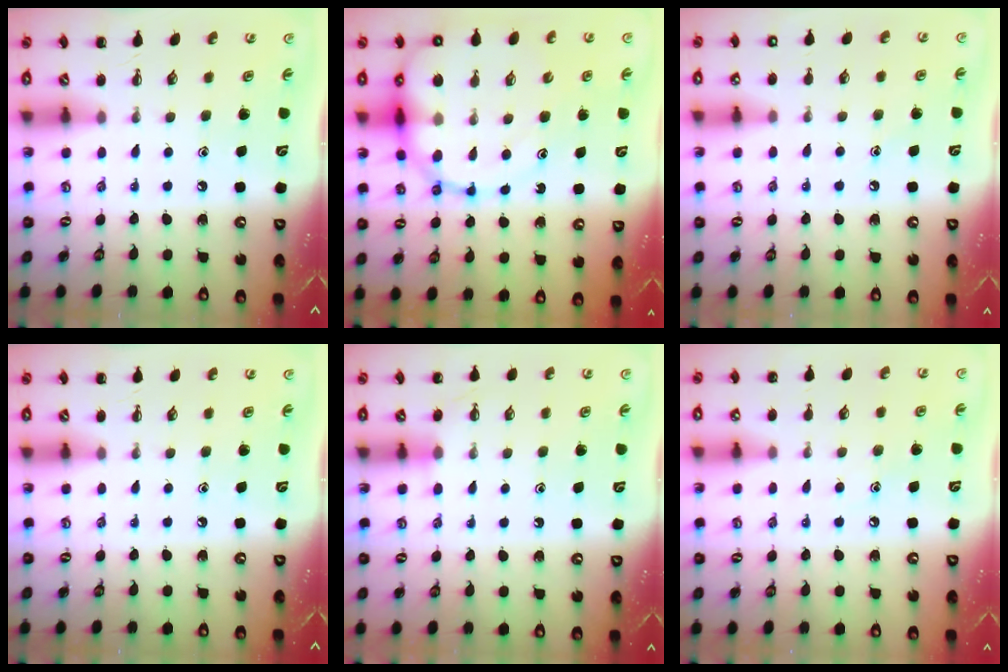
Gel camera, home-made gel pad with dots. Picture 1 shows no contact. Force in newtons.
{"total": 19.7, "press": 19.2, "slide": 4.6}
{"total": 5.3, "press": 5.1, "slide": 1.4}
{"total": 0.0}
{"total": 4.5, "press": 4.3, "slide": 1.4}
{"total": 7.4, "press": 7.2, "slide": 1.9}